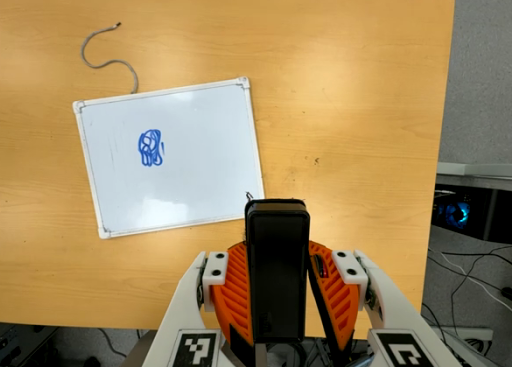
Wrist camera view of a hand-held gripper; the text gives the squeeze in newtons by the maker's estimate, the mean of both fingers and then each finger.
{"total": 5.9, "left": 4.9, "right": 7.0}